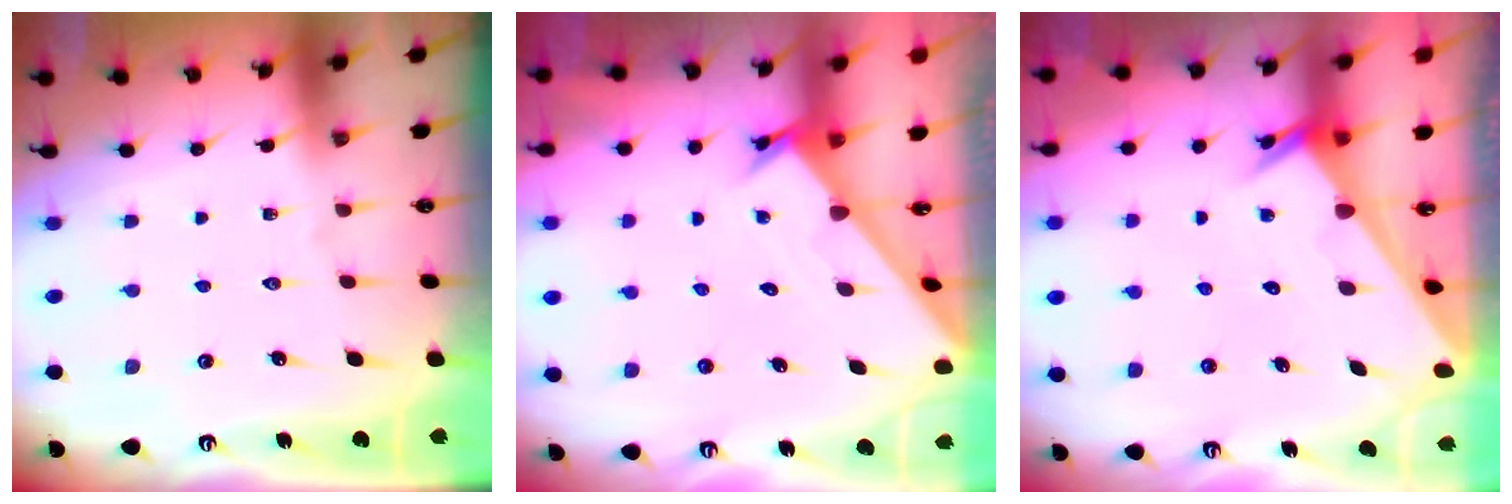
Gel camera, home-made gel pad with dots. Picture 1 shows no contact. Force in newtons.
{"total": 1.6, "press": 1.6, "slide": 0.1}
{"total": 2.0, "press": 2.0, "slide": 0.1}